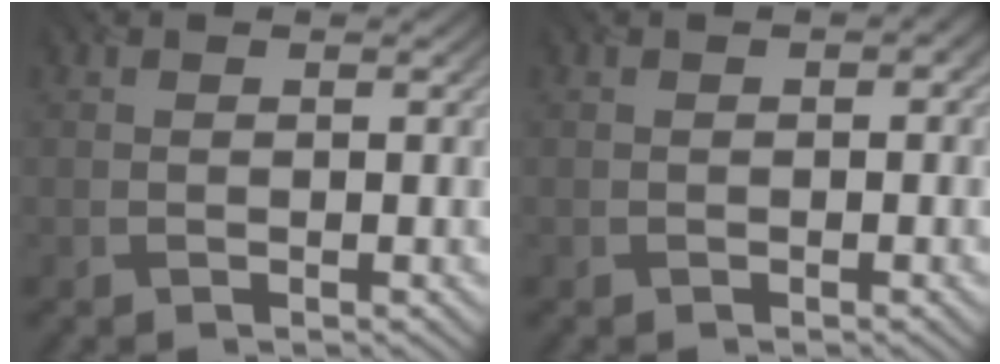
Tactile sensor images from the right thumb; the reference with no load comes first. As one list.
[{"total": 1.2, "force": [0.1, 0.7, 0.9], "torque": [-0.013, -0.003, 0.005]}]